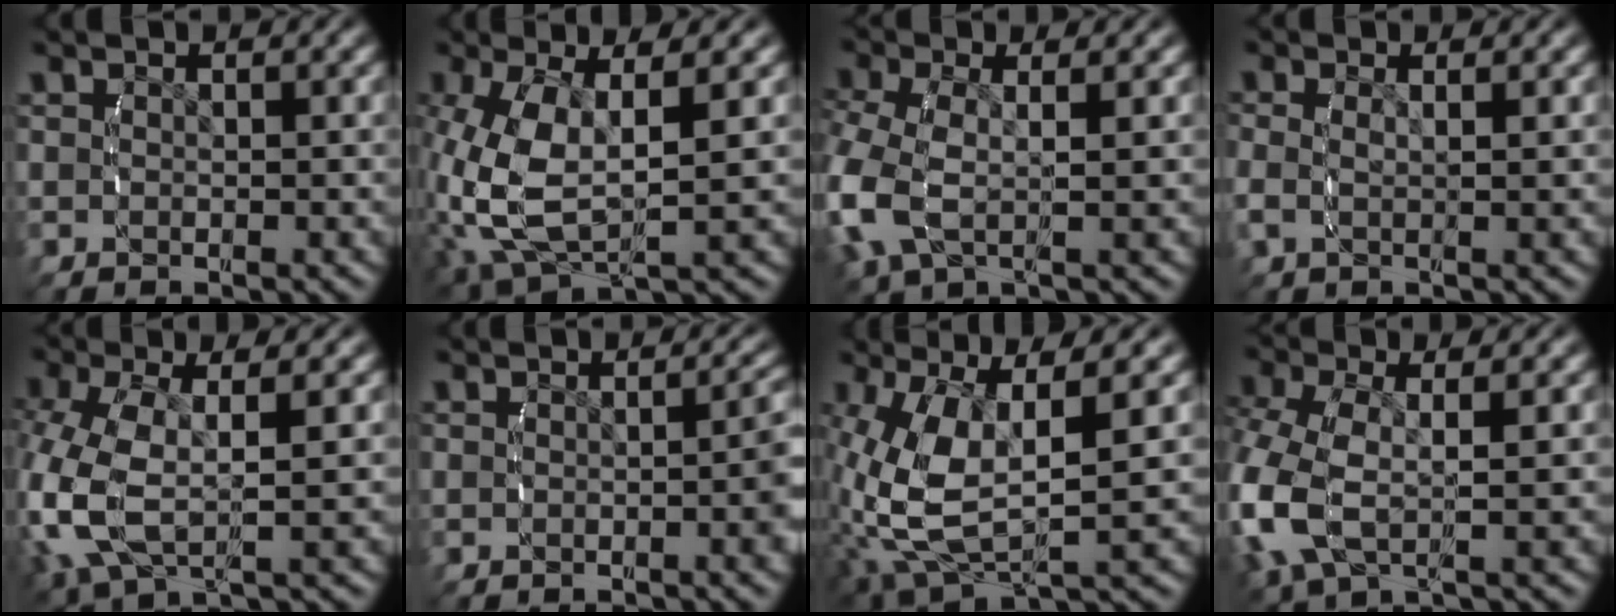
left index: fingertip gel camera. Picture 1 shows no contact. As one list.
[{"total": 9.2, "force": [-0.2, 6.0, 7.0], "torque": [-0.173, -0.031, 0.012]}, {"total": 5.2, "force": [-0.5, 3.7, 3.6], "torque": [-0.127, -0.025, -0.002]}, {"total": 2.1, "force": [-0.1, 1.2, 1.7], "torque": [-0.049, -0.014, 0.000]}, {"total": 7.6, "force": [-0.2, 5.3, 5.5], "torque": [-0.155, -0.026, 0.002]}, {"total": 2.9, "force": [0.1, 1.0, 2.7], "torque": [-0.021, 0.010, -0.005]}, {"total": 10.2, "force": [-0.9, 6.5, 7.9], "torque": [-0.189, -0.035, 0.004]}, {"total": 7.0, "force": [-0.7, 5.3, 4.5], "torque": [-0.157, -0.032, -0.006]}]